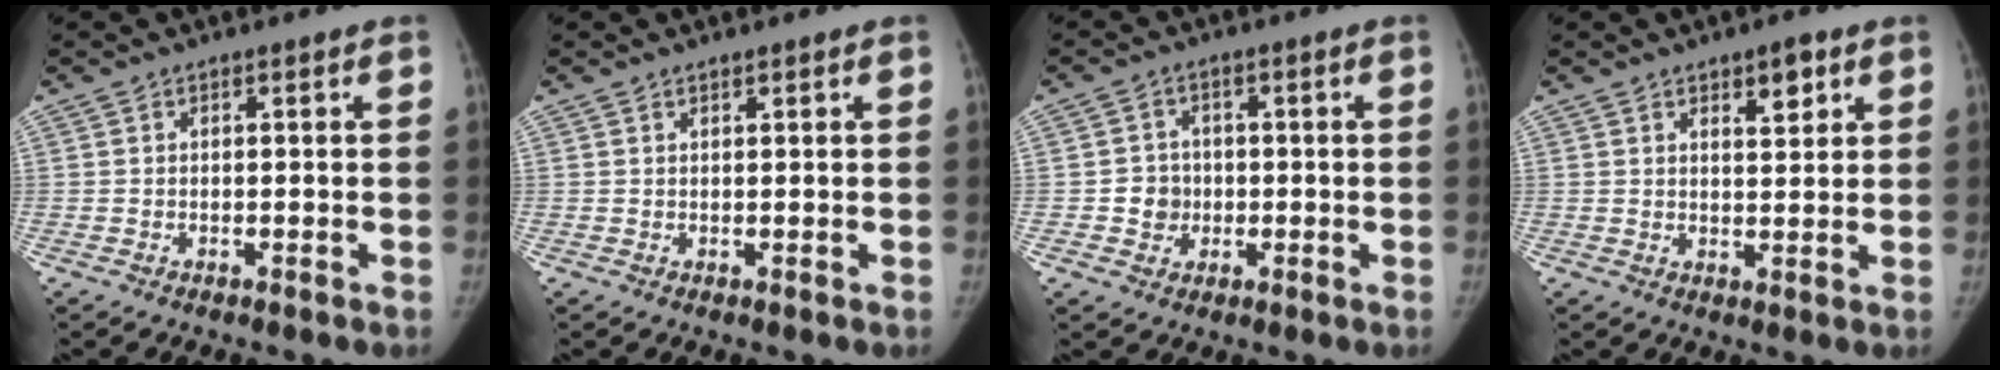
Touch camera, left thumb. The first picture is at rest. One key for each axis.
{"total": 0.6, "fx": 0.6, "fy": 0.2, "fz": 0.3, "tx": -0.006, "ty": -0.004, "tz": 0.010}
{"total": 4.4, "fx": -0.5, "fy": 4.2, "fz": 1.4, "tx": 0.001, "ty": 0.007, "tz": -0.009}
{"total": 4.7, "fx": 2.6, "fy": 2.0, "fz": 3.4, "tx": -0.034, "ty": -0.014, "tz": 0.037}